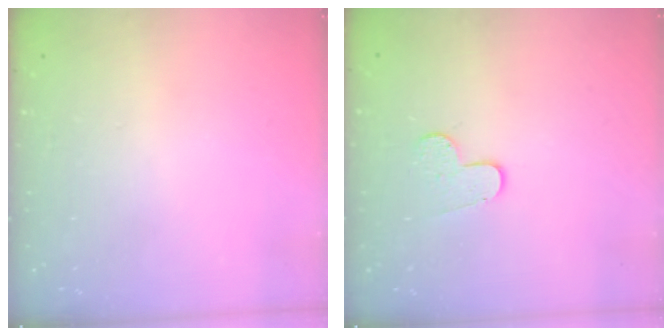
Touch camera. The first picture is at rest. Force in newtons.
{"total": 5.7, "press": 5.7, "slide": 0.5}